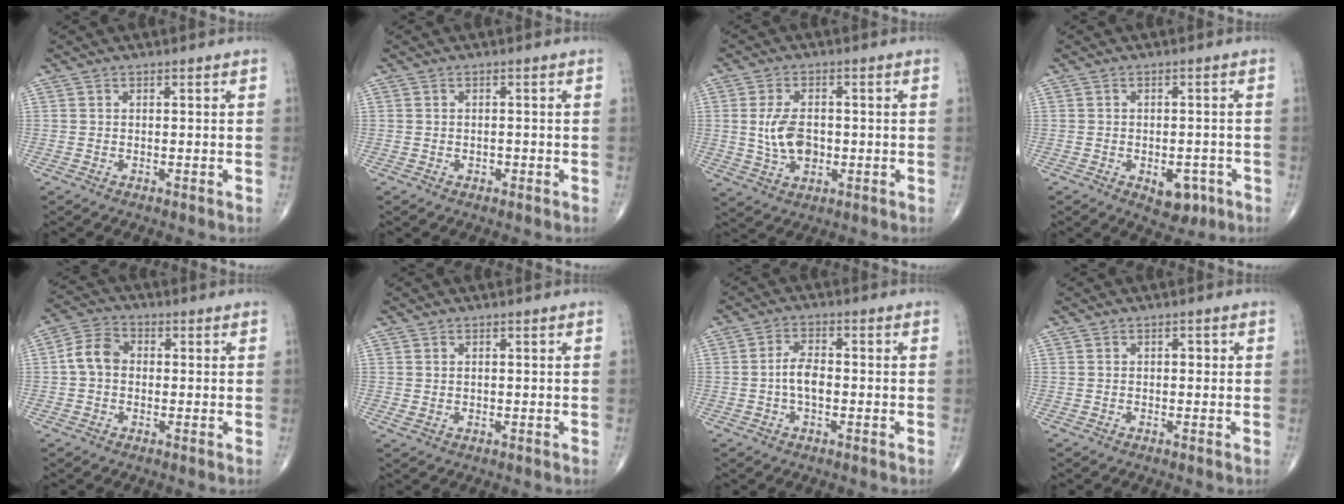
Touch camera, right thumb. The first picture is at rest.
{"total": 1.0, "force": [-0.3, 0.7, 0.7], "torque": [-0.009, 0.002, -0.004]}
{"total": 7.7, "force": [-0.1, 4.8, 6.1], "torque": [-0.108, -0.001, 0.004]}
{"total": 5.4, "force": [-2.2, 3.3, 3.7], "torque": [-0.029, 0.011, -0.021]}
{"total": 6.1, "force": [0.0, 4.7, 3.9], "torque": [-0.066, 0.020, -0.011]}
{"total": 1.5, "force": [0.2, 1.0, 1.2], "torque": [-0.025, 0.004, 0.010]}
{"total": 4.7, "force": [-0.6, 2.5, 4.0], "torque": [-0.074, 0.014, -0.017]}
{"total": 1.1, "force": [0.2, 0.7, 0.8], "torque": [-0.007, 0.004, 0.000]}